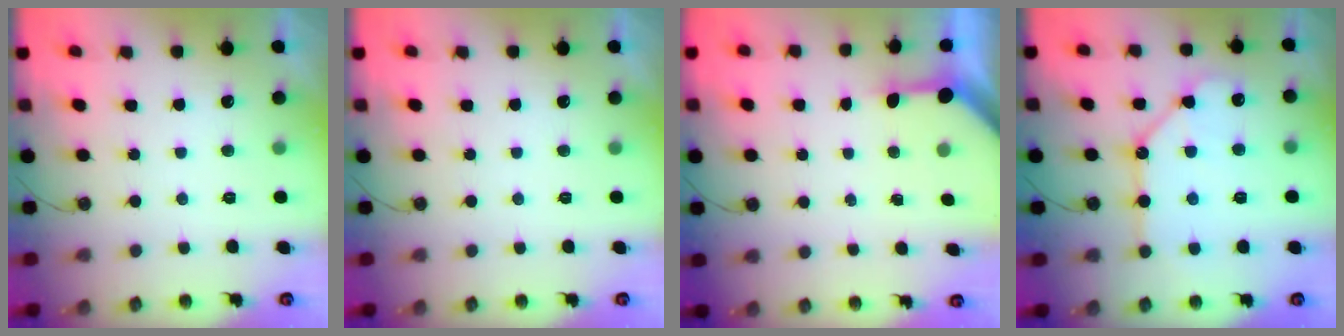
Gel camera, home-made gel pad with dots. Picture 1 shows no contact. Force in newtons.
{"total": 0.0}
{"total": 3.5, "press": 3.5, "slide": 0.4}
{"total": 11.5, "press": 11.5, "slide": 1.2}